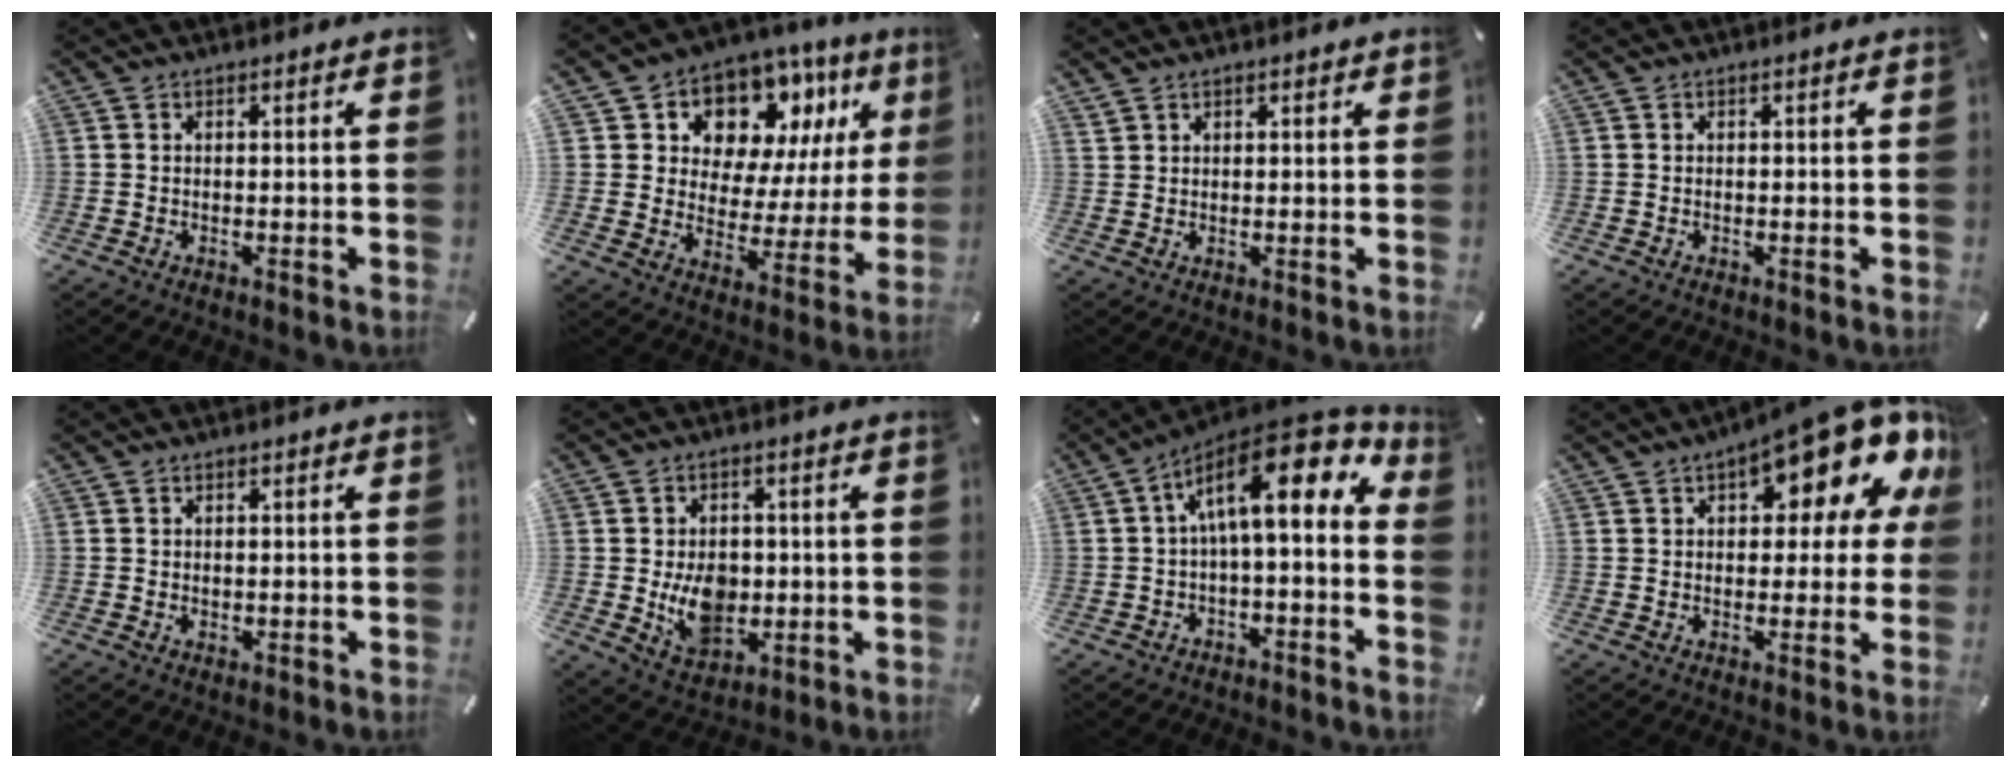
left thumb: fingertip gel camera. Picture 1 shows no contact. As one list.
[{"total": 11.5, "force": [7.9, 7.8, 2.8], "torque": [-0.048, -0.076, 0.147]}, {"total": 1.6, "force": [1.3, 0.9, 0.2], "torque": [-0.005, -0.002, 0.026]}, {"total": 0.0}, {"total": 0.8, "force": [0.3, 0.7, 0.2], "torque": [0.004, -0.001, 0.004]}, {"total": 10.4, "force": [-0.6, 8.1, 6.5], "torque": [-0.096, 0.002, -0.006]}, {"total": 16.7, "force": [4.9, 6.8, 14.4], "torque": [-0.239, -0.027, 0.078]}, {"total": 15.5, "force": [9.2, 6.0, 10.9], "torque": [-0.140, -0.068, 0.147]}]